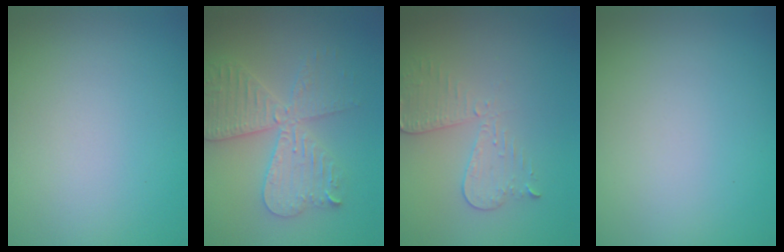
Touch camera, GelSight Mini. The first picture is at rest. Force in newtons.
{"total": 5.7, "press": 5.6, "slide": 0.9}
{"total": 2.9, "press": 2.7, "slide": 1.2}
{"total": 0.0}